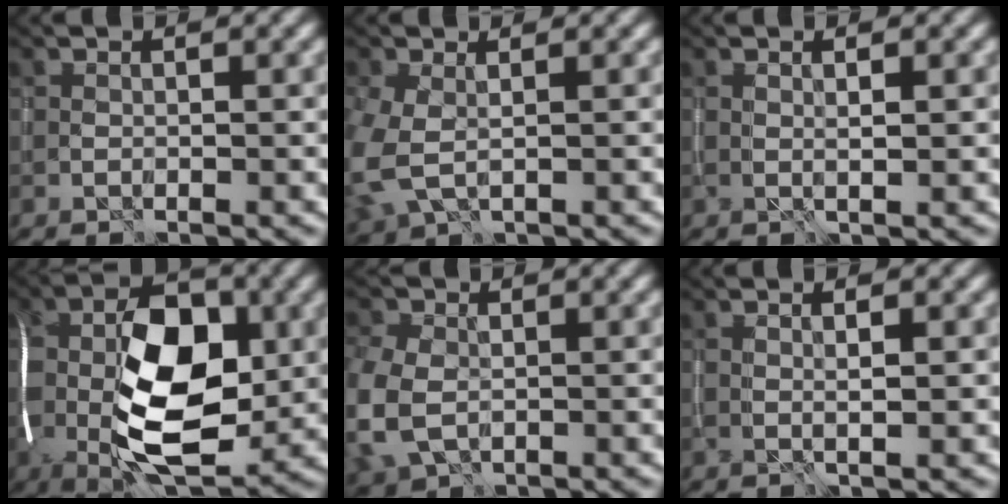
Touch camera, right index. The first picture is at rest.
{"total": 5.4, "force": [-0.9, 3.6, 3.9], "torque": [-0.117, -0.022, -0.009]}
{"total": 1.1, "force": [0.3, 0.1, 1.0], "torque": [-0.017, 0.001, 0.004]}
{"total": 13.7, "force": [-0.7, 6.8, 11.9], "torque": [-0.191, 0.010, -0.018]}
{"total": 6.8, "force": [-1.3, 4.9, 4.5], "torque": [-0.129, -0.016, -0.024]}
{"total": 1.4, "force": [0.3, 0.2, 1.4], "torque": [-0.022, 0.003, 0.003]}